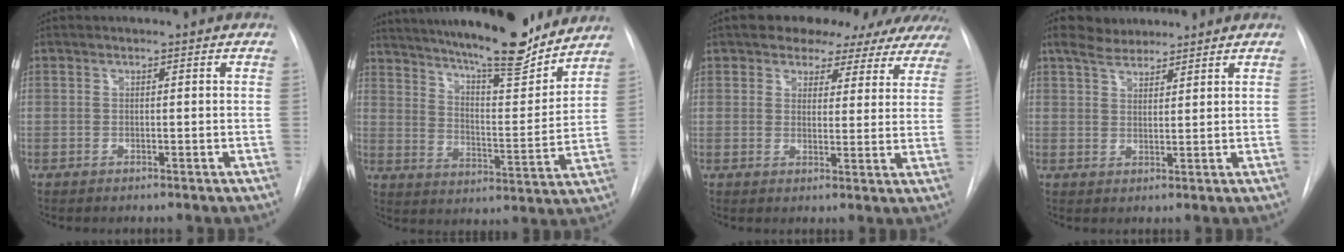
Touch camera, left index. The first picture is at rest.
{"total": 21.0, "force": [18.3, 2.9, 9.8], "torque": [-0.162, -0.014, 0.264]}
{"total": 15.3, "force": [13.0, 6.9, 4.0], "torque": [-0.039, 0.016, 0.137]}
{"total": 4.2, "force": [3.8, 1.5, 1.1], "torque": [-0.028, 0.020, 0.071]}